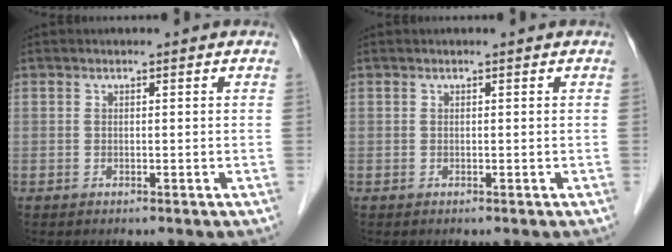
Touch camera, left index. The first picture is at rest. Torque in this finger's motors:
{"motor_torque": [0.05, -0.01, 0.01, 0.00]}